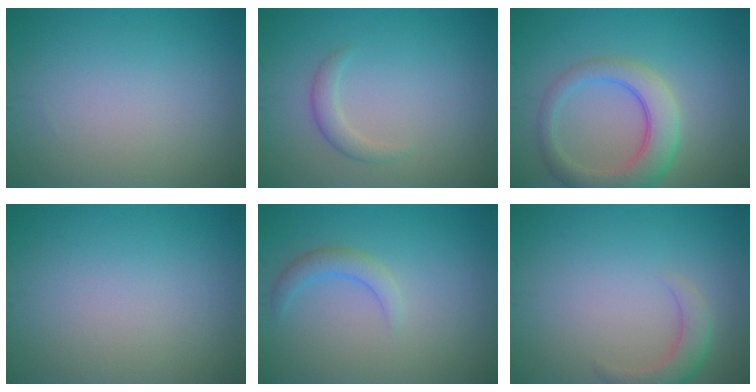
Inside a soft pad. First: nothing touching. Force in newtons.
{"total": 1.6, "press": 1.6, "slide": 0.0}
{"total": 5.3, "press": 5.2, "slide": 0.4}
{"total": 0.0}
{"total": 1.9, "press": 1.9, "slide": 0.2}
{"total": 2.7, "press": 2.7, "slide": 0.3}